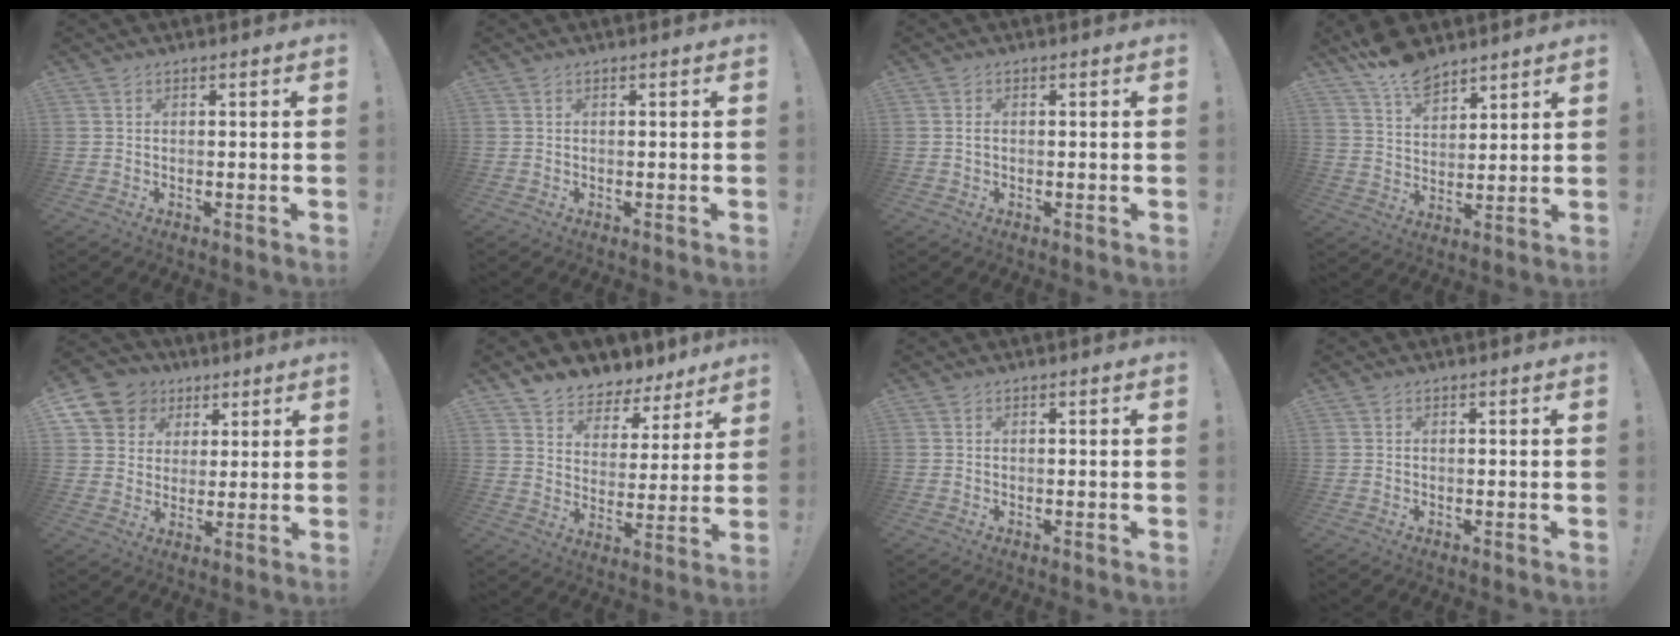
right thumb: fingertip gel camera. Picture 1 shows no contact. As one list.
[{"total": 0.0}, {"total": 0.7, "force": [0.0, 0.4, 0.6], "torque": [-0.013, 0.002, 0.000]}, {"total": 10.4, "force": [8.5, 4.2, 4.2], "torque": [-0.079, -0.056, 0.164]}, {"total": 10.6, "force": [4.6, 9.1, 2.9], "torque": [-0.042, -0.027, 0.094]}, {"total": 7.1, "force": [6.0, 3.7, 0.5], "torque": [-0.011, -0.063, 0.113]}, {"total": 0.0}, {"total": 0.0}]